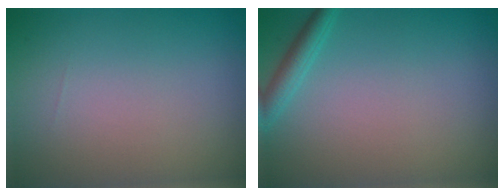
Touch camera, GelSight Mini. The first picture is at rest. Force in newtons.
{"total": 1.8, "press": 1.8, "slide": 0.1}